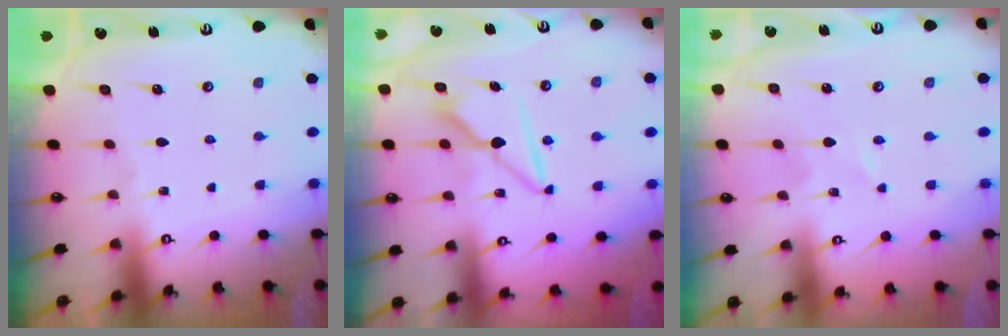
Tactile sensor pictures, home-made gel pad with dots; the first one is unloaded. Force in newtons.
{"total": 9.8, "press": 9.8, "slide": 0.5}
{"total": 0.0}